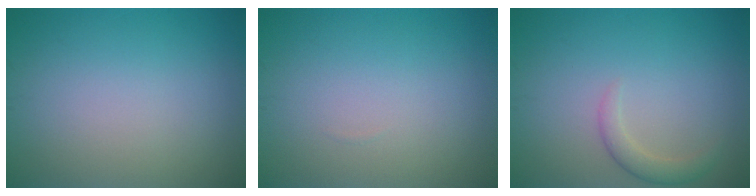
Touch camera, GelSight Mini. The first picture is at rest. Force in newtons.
{"total": 0.0}
{"total": 1.8, "press": 1.8, "slide": 0.2}